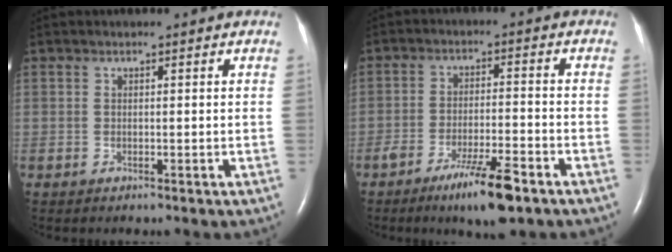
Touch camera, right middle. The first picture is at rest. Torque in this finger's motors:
{"motor_torque": [0.99, -0.92, 0.17, 0.10]}